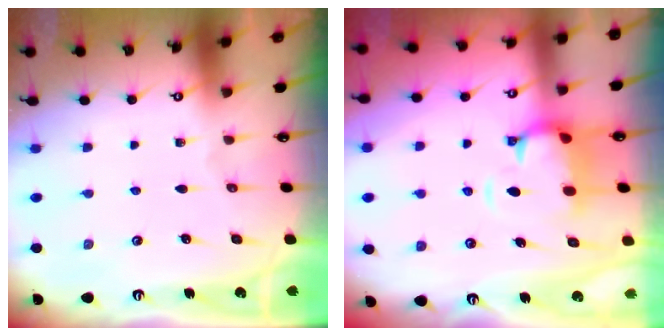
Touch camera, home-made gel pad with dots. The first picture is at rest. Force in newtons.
{"total": 2.2, "press": 1.6, "slide": 1.4}